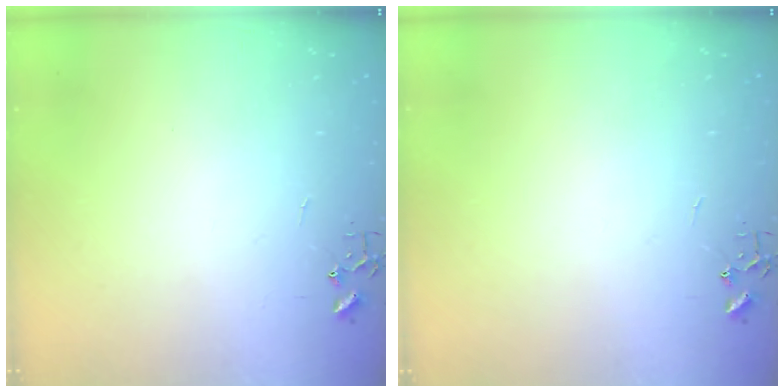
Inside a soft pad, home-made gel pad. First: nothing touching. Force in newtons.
{"total": 0.0}